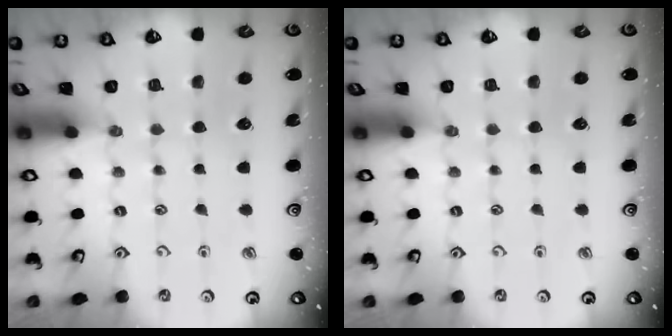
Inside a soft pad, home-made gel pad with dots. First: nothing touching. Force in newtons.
{"total": 0.0}